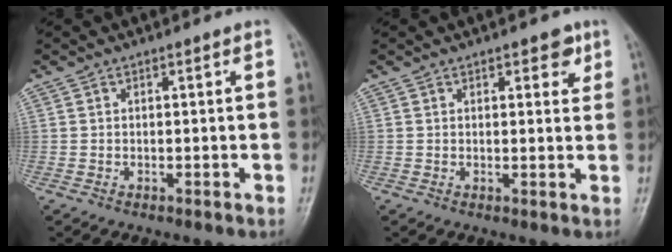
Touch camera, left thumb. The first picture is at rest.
{"total": 3.4, "force": [1.9, 1.7, 2.3], "torque": [-0.010, -0.007, 0.020]}